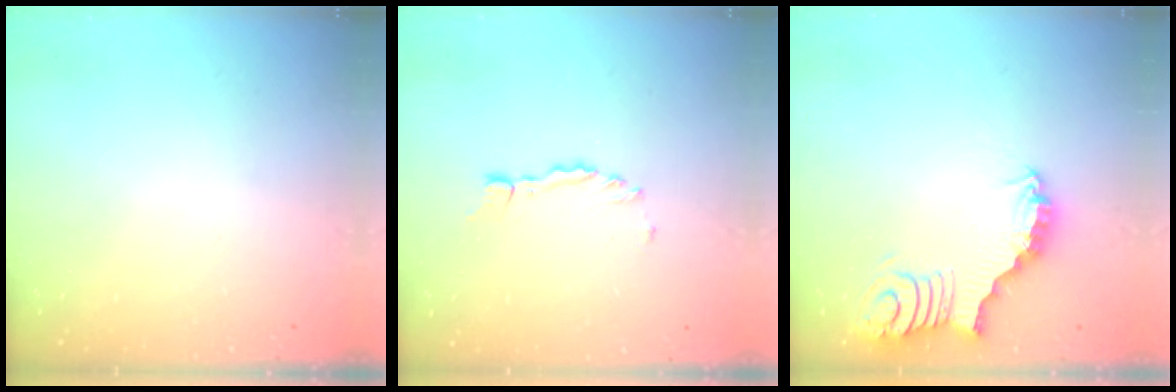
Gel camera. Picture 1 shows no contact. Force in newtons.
{"total": 2.2, "press": 2.2, "slide": 0.3}
{"total": 3.4, "press": 3.3, "slide": 0.4}